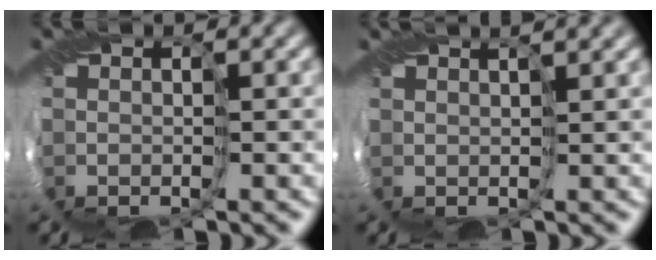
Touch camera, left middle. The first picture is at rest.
{"total": 2.8, "force": [2.3, 0.5, 1.6], "torque": [-0.019, 0.010, 0.017]}